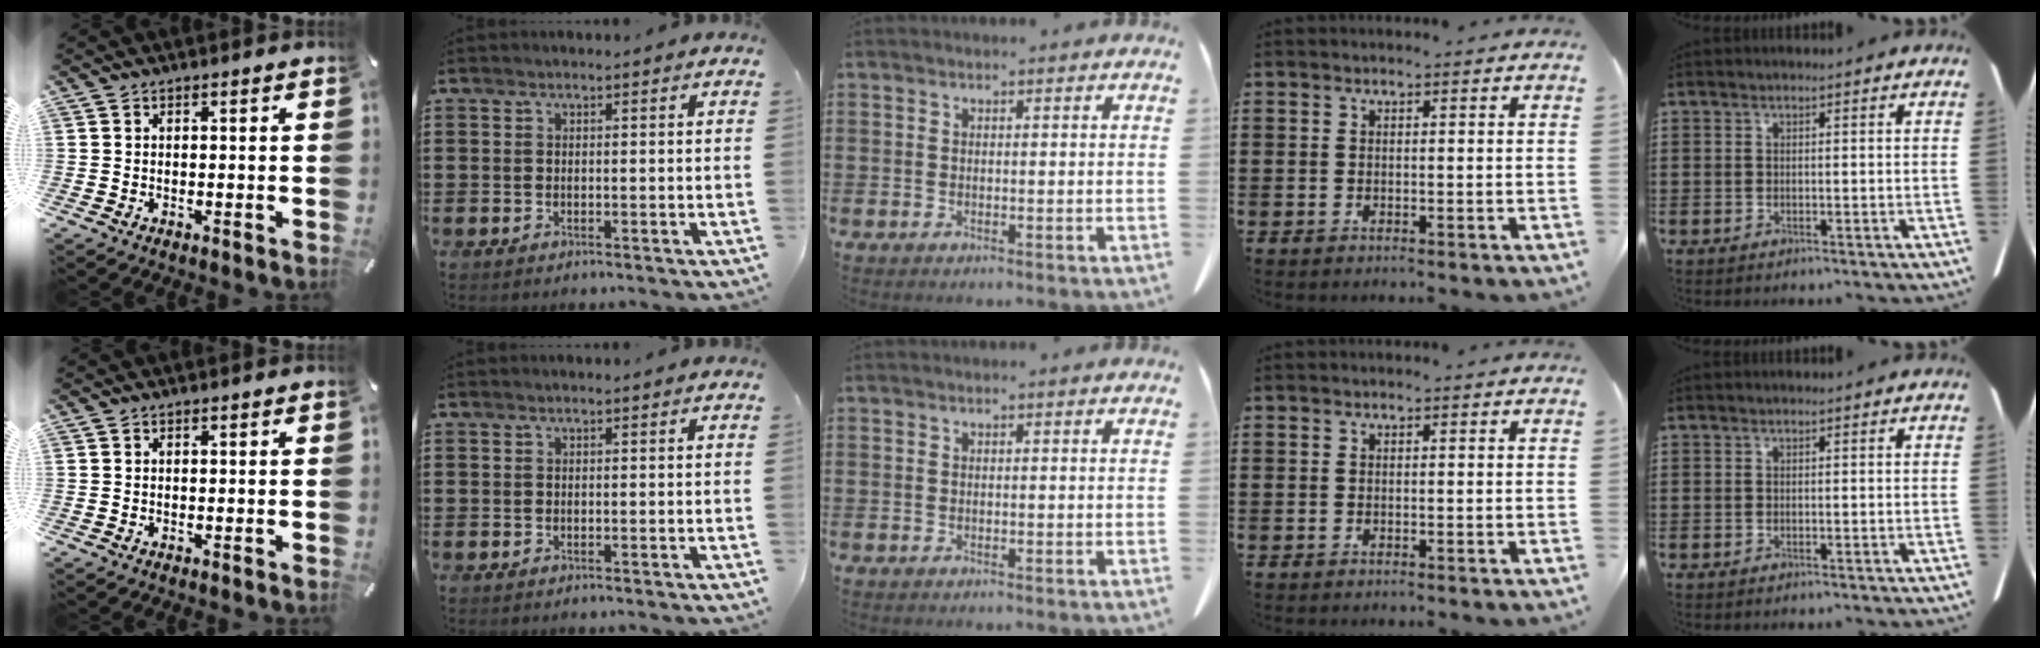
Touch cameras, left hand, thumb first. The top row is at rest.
{}